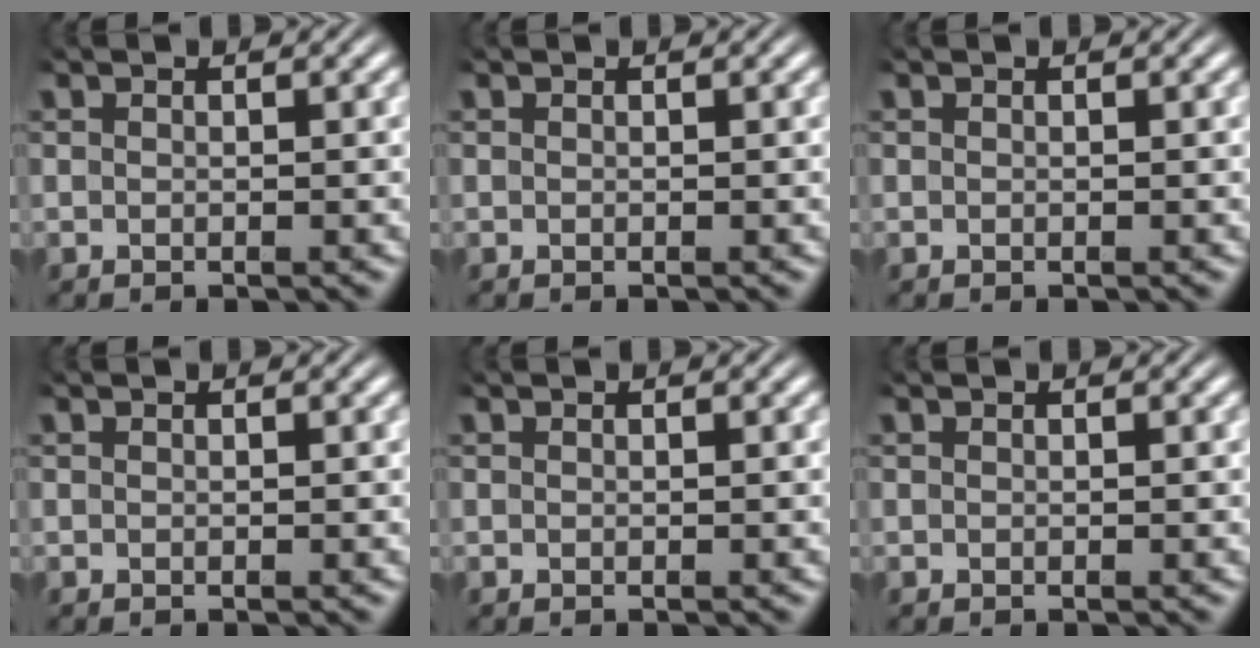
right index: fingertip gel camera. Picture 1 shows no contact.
{"total": 0.0}
{"total": 0.0}
{"total": 0.0}
{"total": 0.0}
{"total": 0.0}